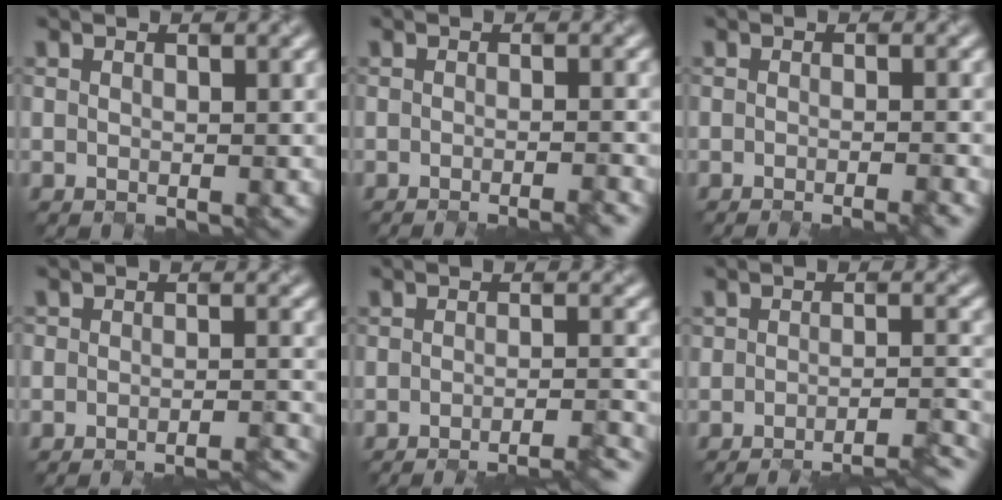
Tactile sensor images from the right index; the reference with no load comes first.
{"total": 3.5, "force": [-1.9, 1.0, 2.8], "torque": [-0.004, -0.001, -0.017]}
{"total": 3.2, "force": [-1.5, 1.0, 2.6], "torque": [-0.001, 0.000, -0.018]}
{"total": 5.0, "force": [-4.4, 0.9, 2.2], "torque": [-0.011, 0.011, -0.047]}
{"total": 6.5, "force": [-4.9, 1.4, 4.0], "torque": [-0.037, 0.003, -0.054]}
{"total": 7.3, "force": [-6.1, 1.5, 3.8], "torque": [-0.038, 0.007, -0.067]}